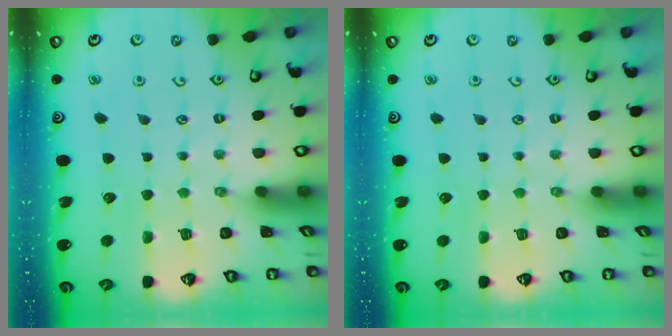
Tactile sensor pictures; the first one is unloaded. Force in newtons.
{"total": 0.0}